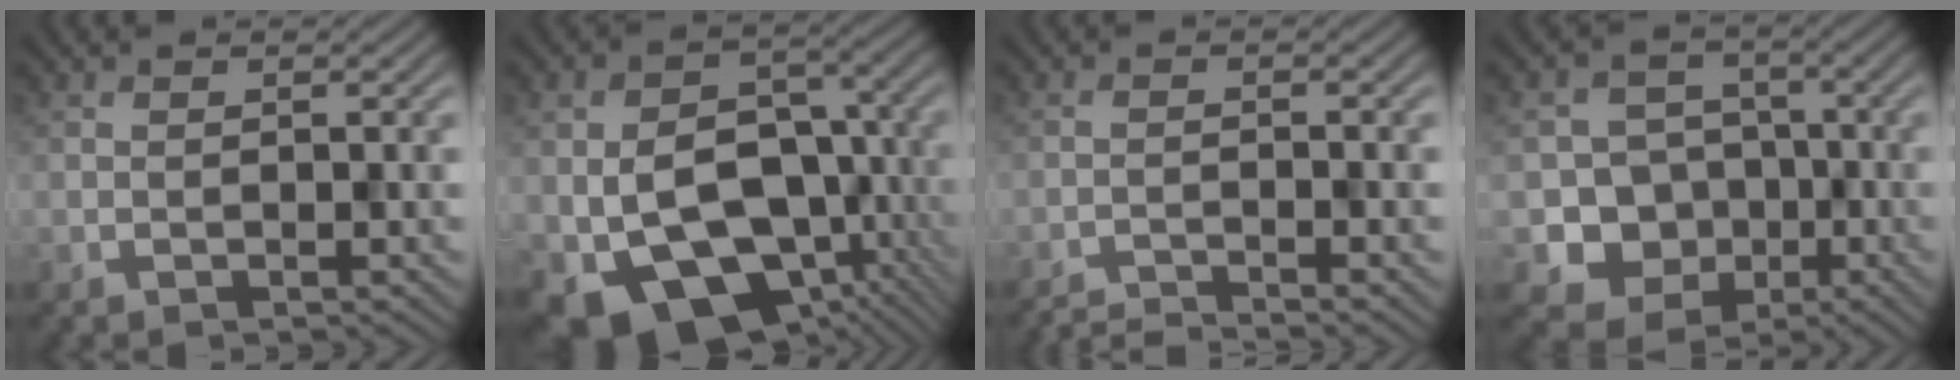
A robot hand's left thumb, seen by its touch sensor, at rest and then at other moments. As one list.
[{"total": 16.0, "force": [-5.4, 11.1, 10.2], "torque": [-0.184, -0.026, -0.076]}, {"total": 3.0, "force": [-2.8, 0.1, 1.0], "torque": [-0.015, 0.001, -0.060]}, {"total": 9.6, "force": [-3.3, 8.5, 3.2], "torque": [-0.068, -0.014, -0.090]}]